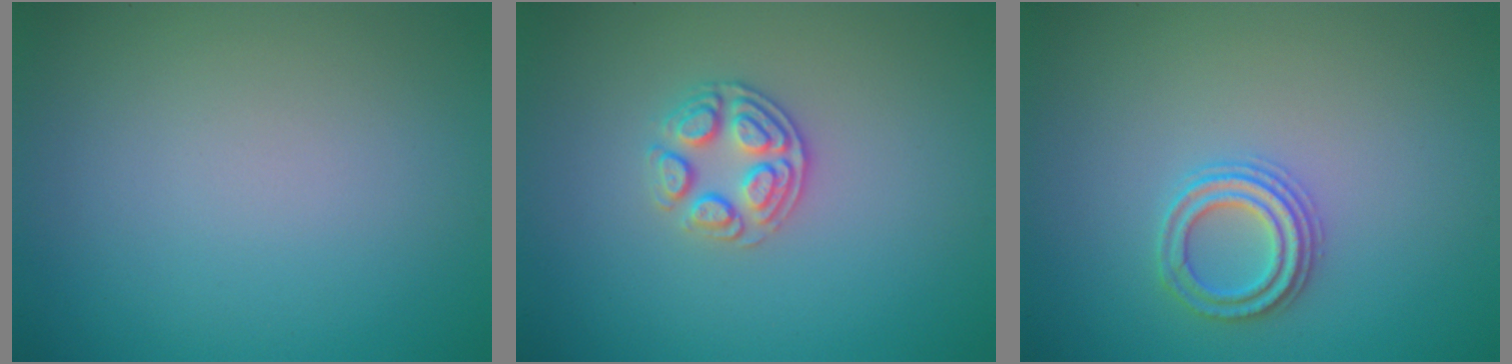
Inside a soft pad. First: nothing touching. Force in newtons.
{"total": 2.6, "press": 2.5, "slide": 0.9}
{"total": 2.3, "press": 2.2, "slide": 0.5}